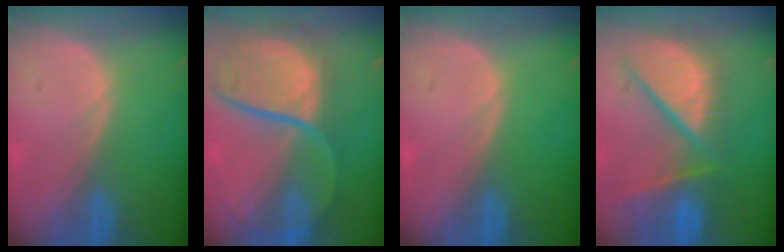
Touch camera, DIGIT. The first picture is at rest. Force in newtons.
{"total": 12.1, "press": 9.9, "slide": 7.0}
{"total": 0.0}
{"total": 12.4, "press": 10.1, "slide": 7.1}